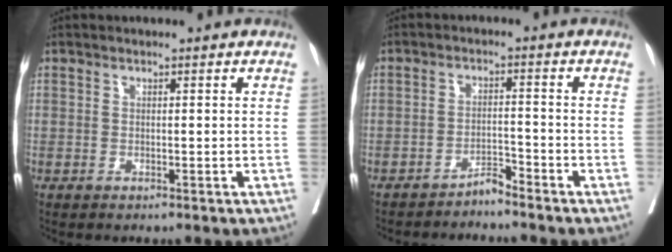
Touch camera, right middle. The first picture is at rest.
{"total": 2.6, "force": [-2.5, -0.1, 0.6], "torque": [-0.005, -0.007, -0.045]}